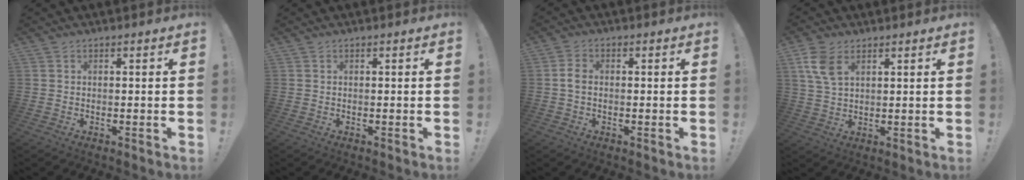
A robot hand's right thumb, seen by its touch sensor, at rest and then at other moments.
{"total": 0.0}
{"total": 3.0, "force": [-0.4, 2.0, 2.3], "torque": [-0.047, 0.013, -0.004]}
{"total": 7.5, "force": [3.7, 4.2, 5.0], "torque": [-0.103, -0.011, 0.070]}